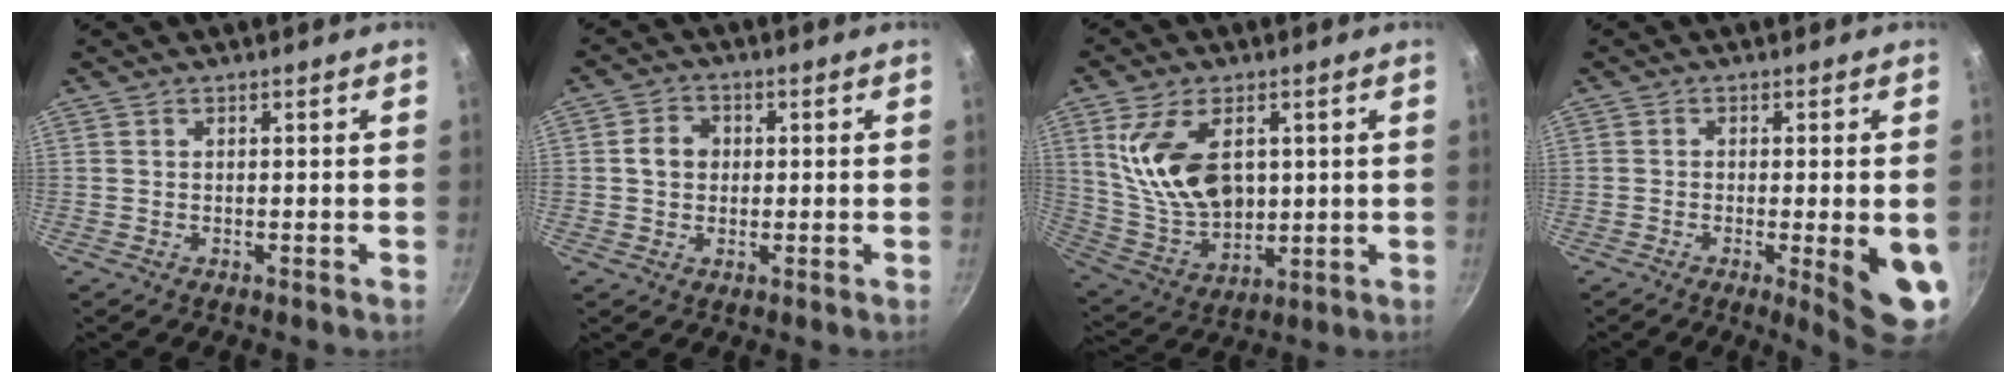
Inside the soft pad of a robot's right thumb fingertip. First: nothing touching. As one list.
[{"total": 4.6, "force": [0.4, 4.0, 2.3], "torque": [-0.018, 0.008, -0.001]}, {"total": 15.6, "force": [3.7, 9.6, 11.7], "torque": [-0.193, -0.026, 0.089]}, {"total": 10.1, "force": [-2.2, 2.0, 9.6], "torque": [-0.111, -0.002, -0.023]}]